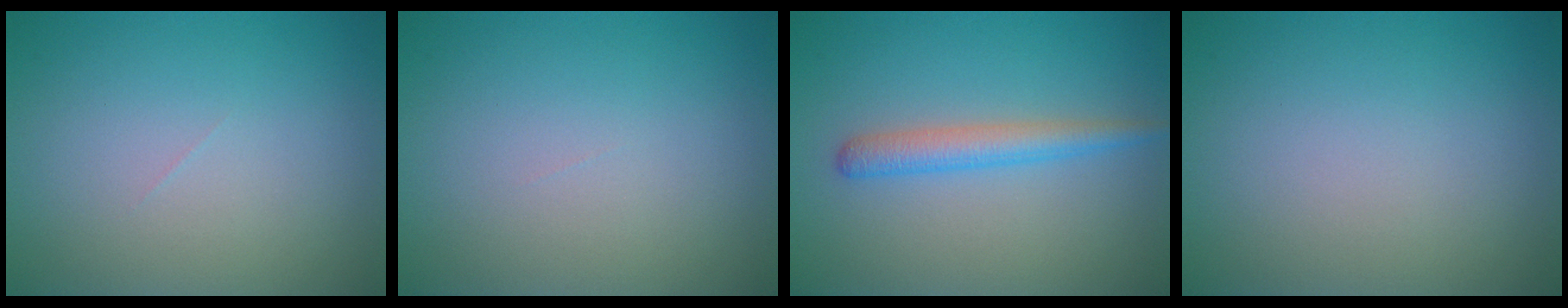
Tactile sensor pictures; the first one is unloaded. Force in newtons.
{"total": 0.0}
{"total": 2.6, "press": 2.6, "slide": 0.1}
{"total": 0.0}